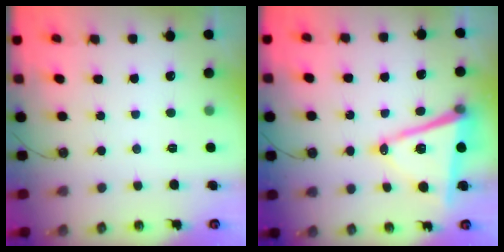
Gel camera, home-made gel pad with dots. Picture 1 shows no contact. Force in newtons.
{"total": 13.7, "press": 13.1, "slide": 3.9}